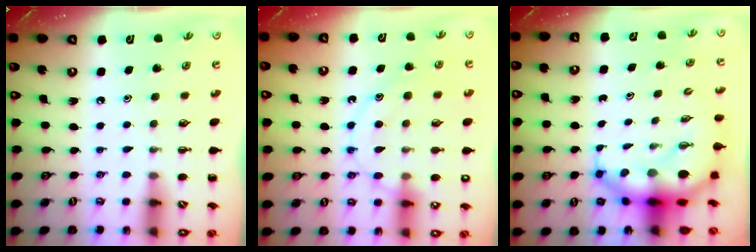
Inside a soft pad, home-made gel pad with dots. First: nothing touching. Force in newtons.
{"total": 14.4, "press": 14.3, "slide": 0.8}
{"total": 7.9, "press": 7.6, "slide": 2.1}